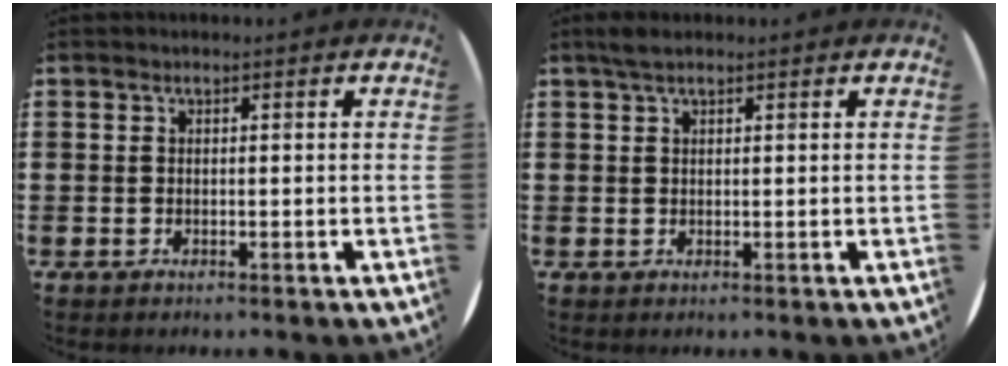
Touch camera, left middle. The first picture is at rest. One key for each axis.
{"total": 1.8, "fx": 1.3, "fy": 0.5, "fz": 1.1, "tx": -0.023, "ty": 0.005, "tz": 0.023}